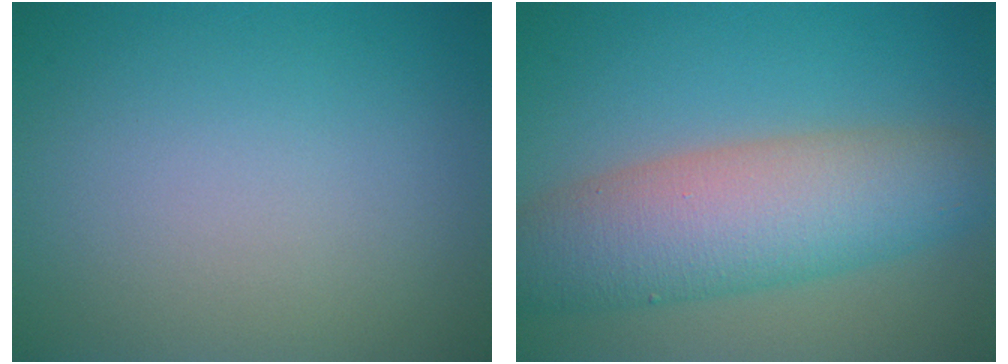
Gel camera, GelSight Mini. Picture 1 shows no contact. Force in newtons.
{"total": 8.4, "press": 8.4, "slide": 0.3}